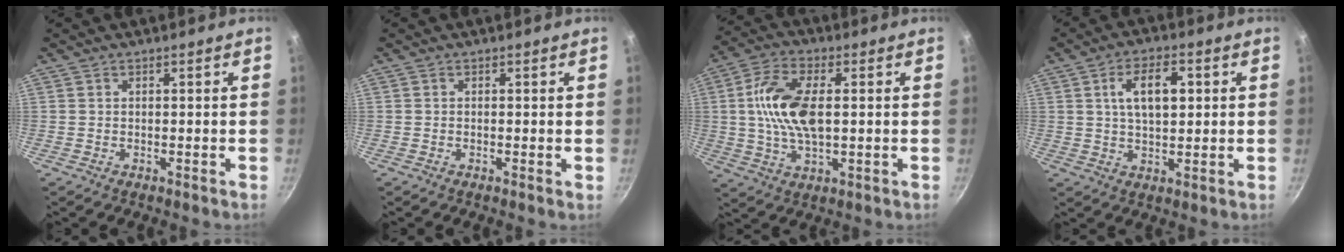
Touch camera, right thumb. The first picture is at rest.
{"total": 0.0}
{"total": 12.6, "force": [1.3, 6.4, 10.8], "torque": [-0.205, 0.013, 0.018]}
{"total": 8.4, "force": [2.0, 4.3, 7.0], "torque": [-0.107, 0.003, 0.032]}